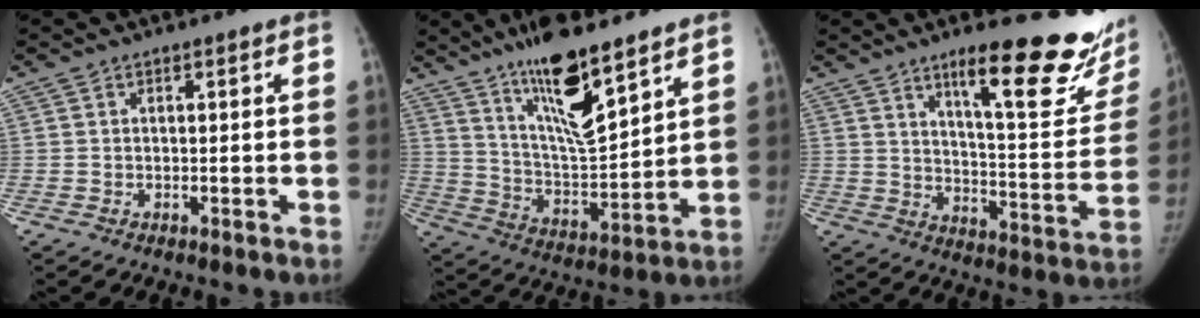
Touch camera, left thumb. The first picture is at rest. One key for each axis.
{"total": 17.0, "fx": 11.5, "fy": 3.8, "fz": 11.9, "tx": -0.188, "ty": -0.073, "tz": 0.214}
{"total": 23.8, "fx": 14.7, "fy": 5.9, "fz": 17.8, "tx": -0.194, "ty": -0.086, "tz": 0.216}